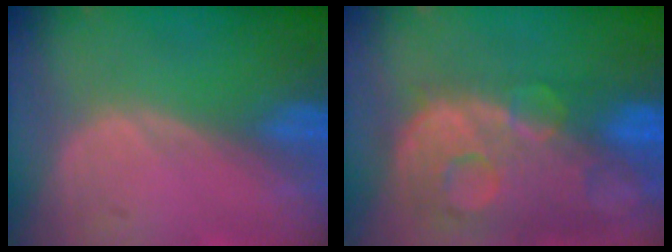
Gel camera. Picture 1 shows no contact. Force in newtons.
{"total": 13.8, "press": 11.3, "slide": 8.0}